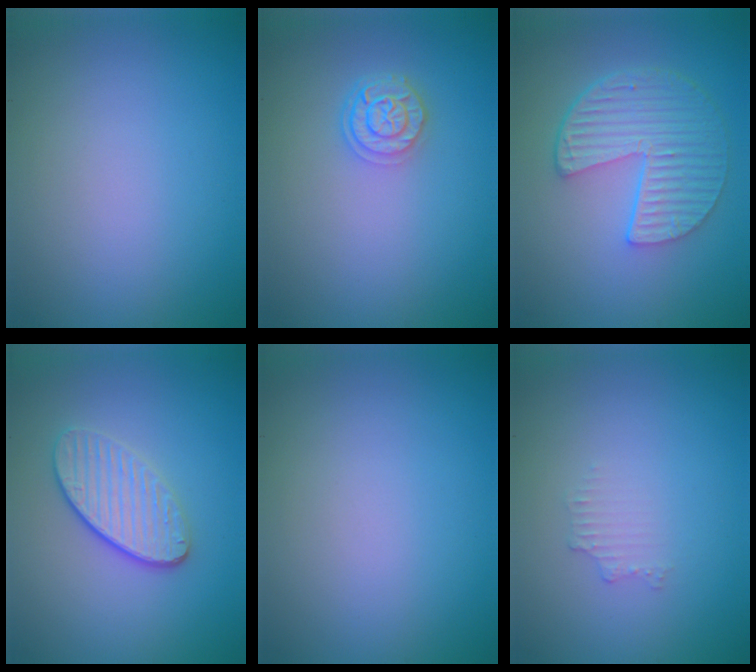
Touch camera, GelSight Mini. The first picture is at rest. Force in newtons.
{"total": 2.3, "press": 1.9, "slide": 1.3}
{"total": 5.9, "press": 4.3, "slide": 4.0}
{"total": 3.6, "press": 3.0, "slide": 2.0}
{"total": 0.0}
{"total": 0.6, "press": 0.4, "slide": 0.3}